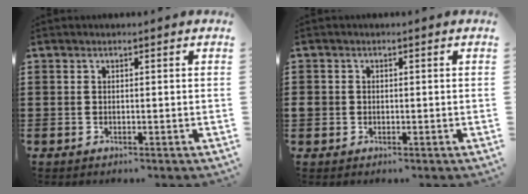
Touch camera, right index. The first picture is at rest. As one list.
[{"total": 1.4, "force": [-0.2, 1.3, 0.4], "torque": [-0.010, 0.006, -0.006]}]